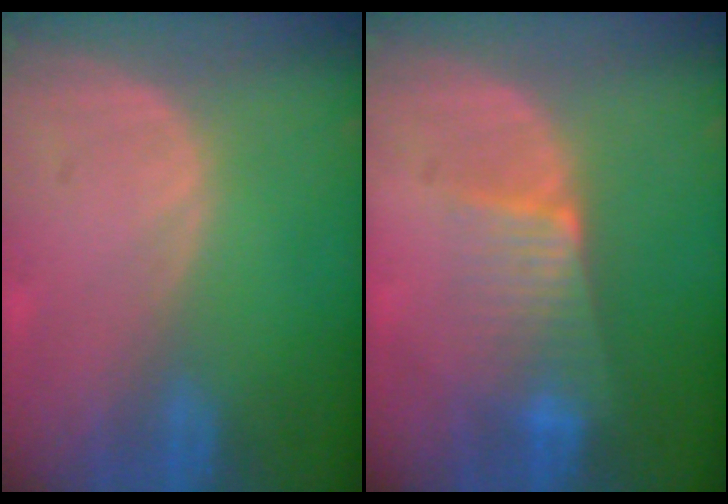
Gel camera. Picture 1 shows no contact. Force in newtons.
{"total": 6.5, "press": 5.8, "slide": 3.1}